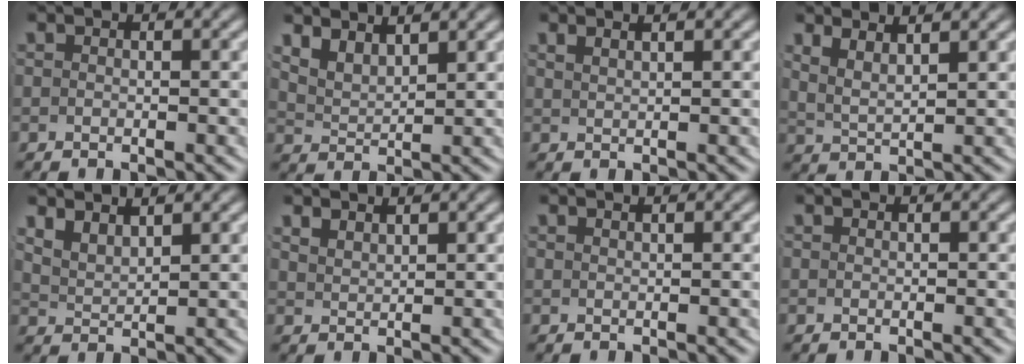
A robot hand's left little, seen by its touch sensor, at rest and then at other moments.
{"total": 3.9, "force": [2.3, 2.6, 1.8], "torque": [-0.050, -0.011, 0.038]}
{"total": 1.1, "force": [0.9, -0.4, 0.3], "torque": [-0.004, -0.004, 0.024]}
{"total": 3.5, "force": [1.8, 2.1, 2.1], "torque": [-0.048, -0.004, 0.030]}
{"total": 3.1, "force": [2.0, 1.8, 1.5], "torque": [-0.040, -0.012, 0.039]}
{"total": 1.5, "force": [1.5, 0.0, 0.2], "torque": [-0.006, -0.008, 0.038]}
{"total": 0.6, "force": [0.4, -0.4, 0.1], "torque": [0.002, -0.002, 0.011]}
{"total": 0.0}